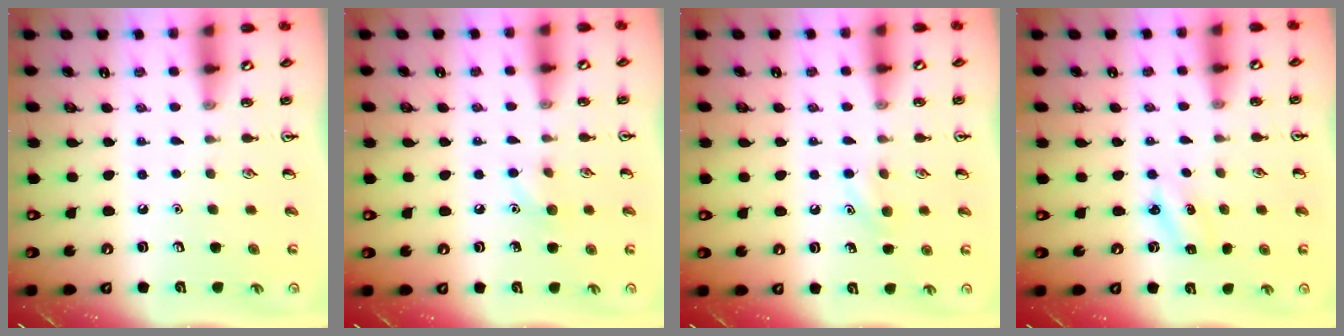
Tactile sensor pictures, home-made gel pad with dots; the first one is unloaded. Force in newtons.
{"total": 6.2, "press": 5.9, "slide": 1.8}
{"total": 5.9, "press": 5.6, "slide": 1.9}
{"total": 2.6, "press": 2.4, "slide": 0.8}